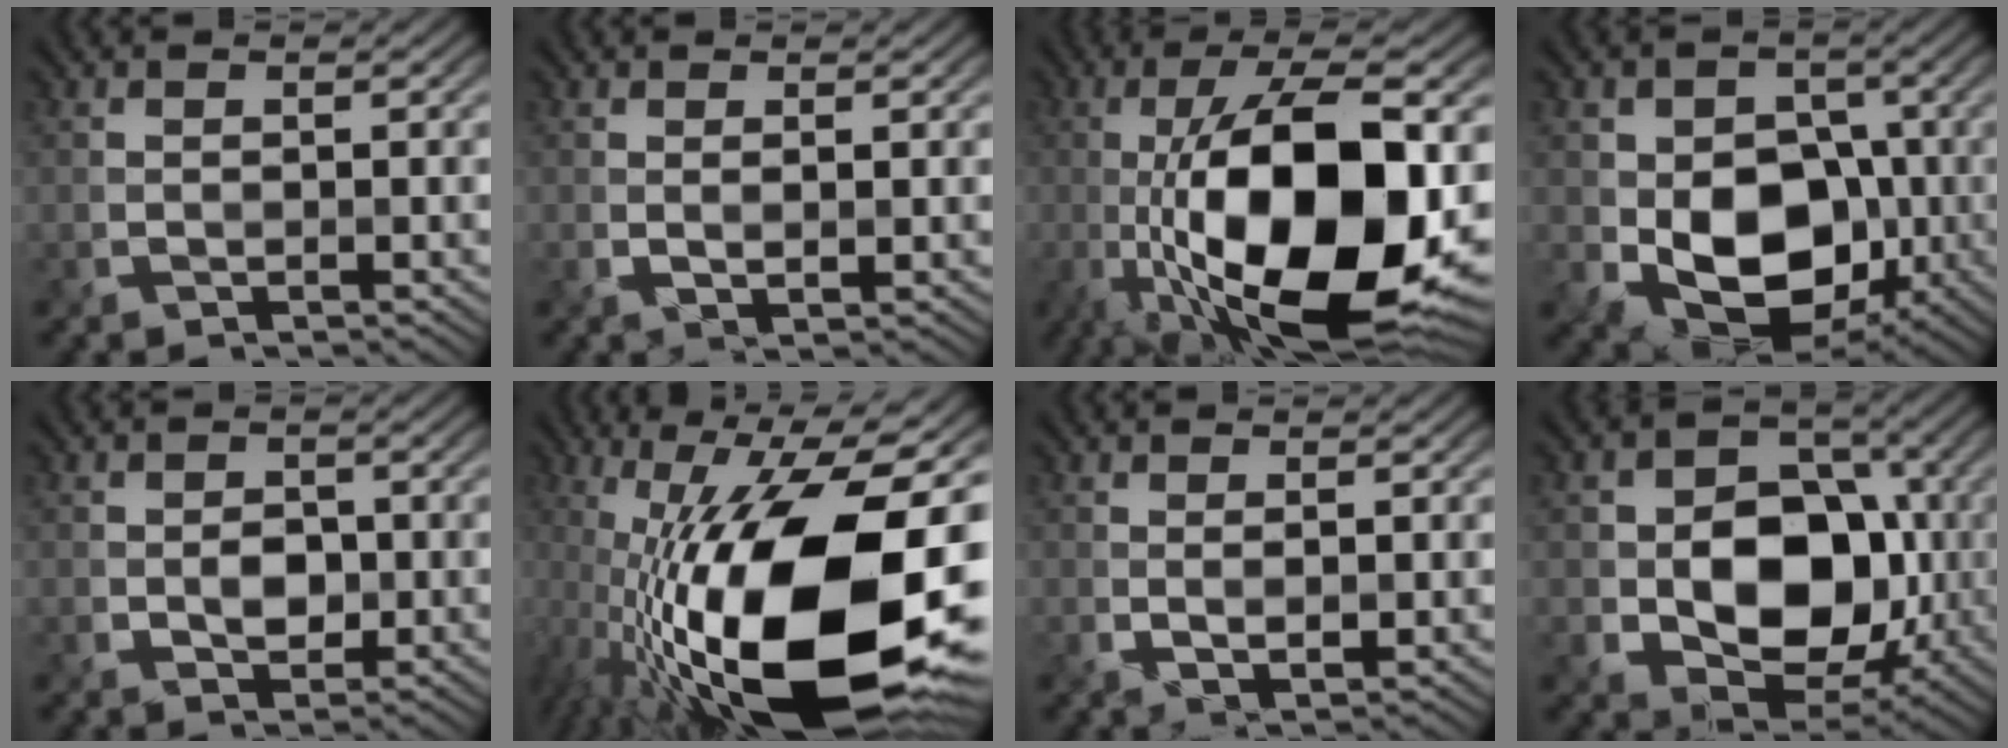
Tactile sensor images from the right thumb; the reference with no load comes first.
{"total": 1.0, "force": [0.5, 0.1, 0.9], "torque": [-0.018, 0.001, 0.007]}
{"total": 17.9, "force": [-3.5, 7.0, 16.1], "torque": [-0.277, 0.009, -0.061]}
{"total": 11.9, "force": [-1.7, 9.1, 7.4], "torque": [-0.101, -0.017, -0.039]}
{"total": 2.5, "force": [-0.3, 2.0, 1.4], "torque": [-0.025, -0.006, -0.007]}
{"total": 21.2, "force": [-5.9, 8.5, 18.5], "torque": [-0.326, -0.005, -0.101]}
{"total": 1.3, "force": [0.6, 0.3, 1.2], "torque": [-0.023, -0.002, 0.011]}
{"total": 12.2, "force": [-1.0, 9.3, 7.8], "torque": [-0.122, -0.002, -0.023]}